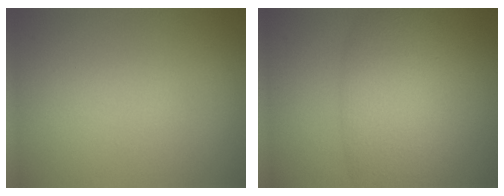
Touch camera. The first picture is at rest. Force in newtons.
{"total": 7.2, "press": 7.2, "slide": 0.1}